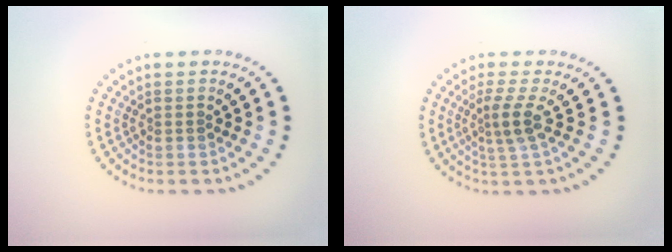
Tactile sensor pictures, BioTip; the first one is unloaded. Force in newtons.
{"total": 2.5, "press": 1.8, "slide": 1.7}